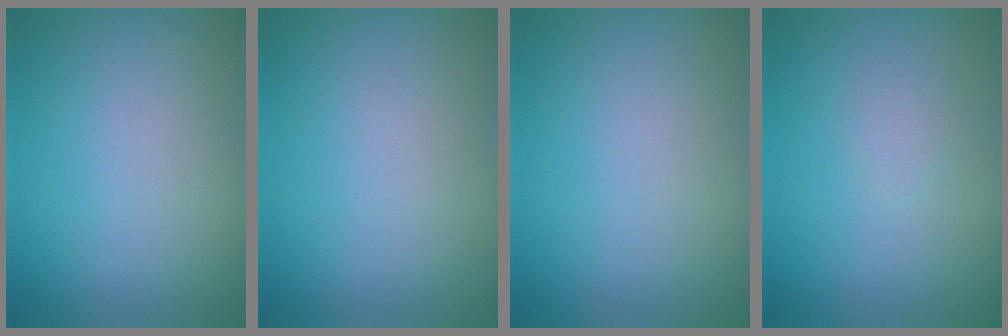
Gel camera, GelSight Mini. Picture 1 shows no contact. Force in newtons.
{"total": 0.0}
{"total": 0.0}
{"total": 0.7, "press": 0.7, "slide": 0.0}